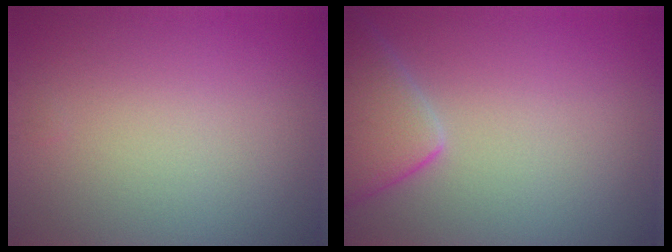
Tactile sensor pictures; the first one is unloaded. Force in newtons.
{"total": 4.6, "press": 4.6, "slide": 0.4}